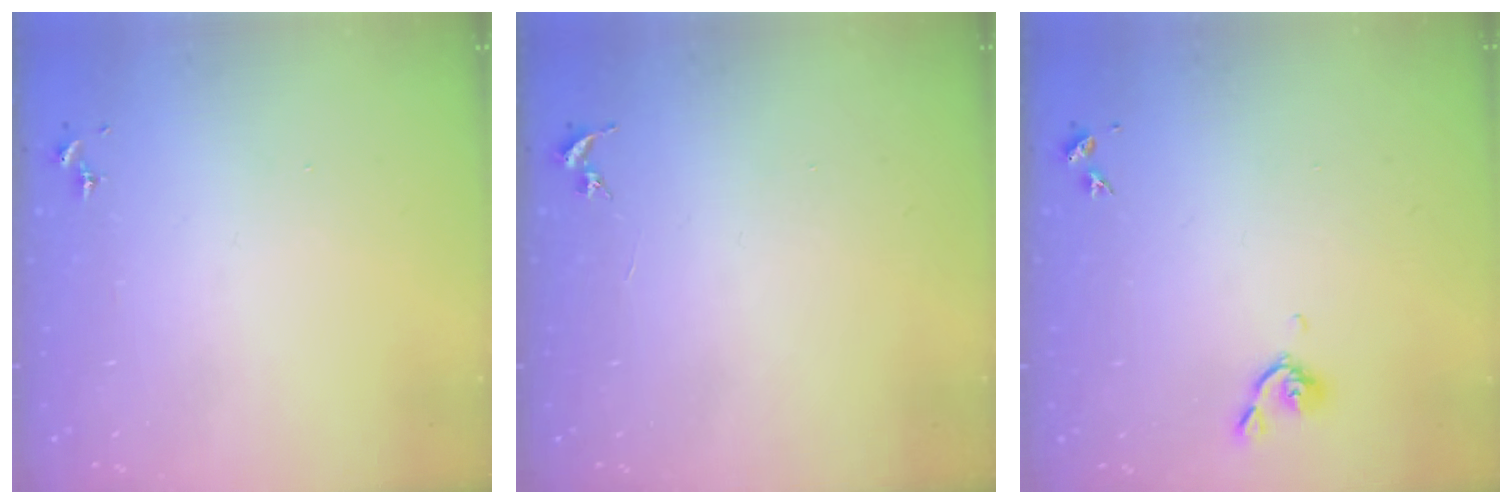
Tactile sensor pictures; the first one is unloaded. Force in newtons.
{"total": 0.0}
{"total": 5.3, "press": 5.2, "slide": 1.1}